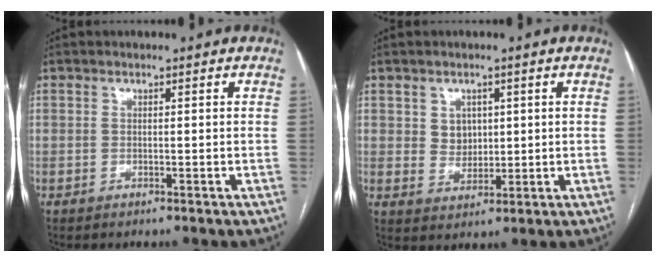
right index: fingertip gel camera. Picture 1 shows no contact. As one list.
[{"total": 3.6, "force": [1.1, 3.1, 1.6], "torque": [-0.024, 0.002, 0.025]}]